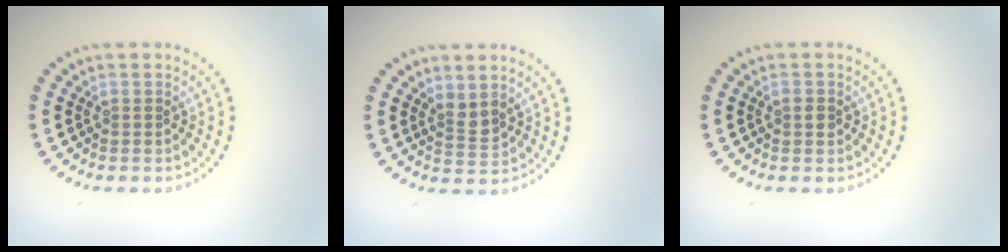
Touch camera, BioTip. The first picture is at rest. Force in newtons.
{"total": 1.7, "press": 1.3, "slide": 1.1}
{"total": 1.0, "press": 1.0, "slide": 0.1}